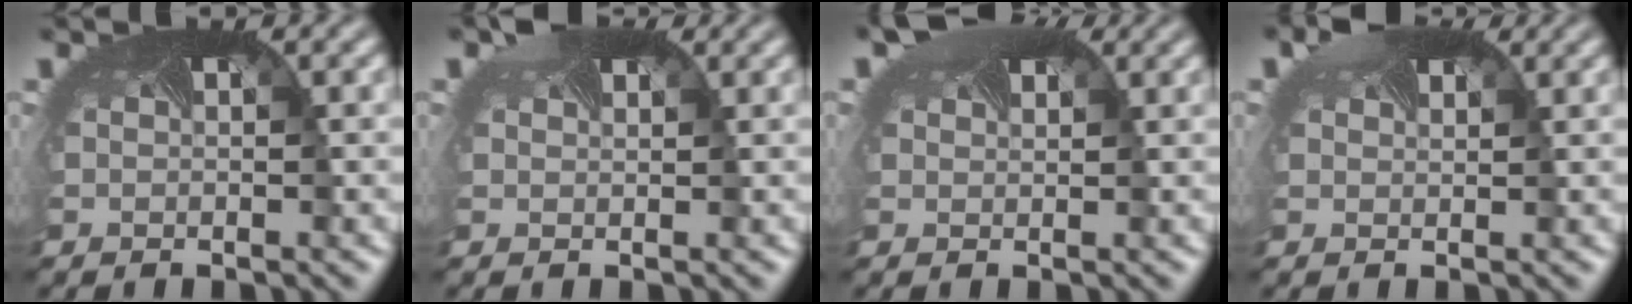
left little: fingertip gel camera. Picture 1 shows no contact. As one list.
[{"total": 1.5, "force": [1.3, 0.6, 0.5], "torque": [-0.012, 0.001, 0.019]}, {"total": 4.4, "force": [3.3, 2.0, 2.3], "torque": [-0.037, 0.015, 0.041]}, {"total": 2.0, "force": [1.6, 0.9, 0.8], "torque": [-0.018, 0.006, 0.027]}]